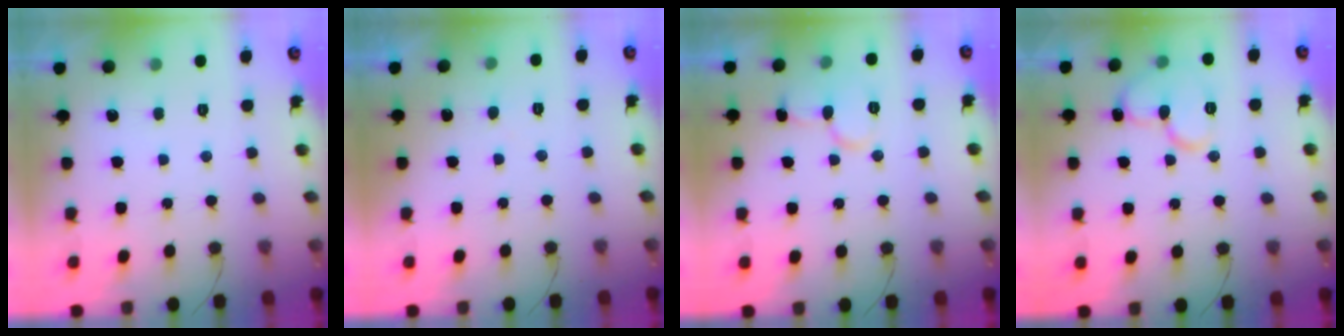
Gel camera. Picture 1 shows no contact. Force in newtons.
{"total": 3.1, "press": 3.1, "slide": 0.3}
{"total": 9.0, "press": 8.9, "slide": 1.0}
{"total": 12.1, "press": 12.0, "slide": 1.7}